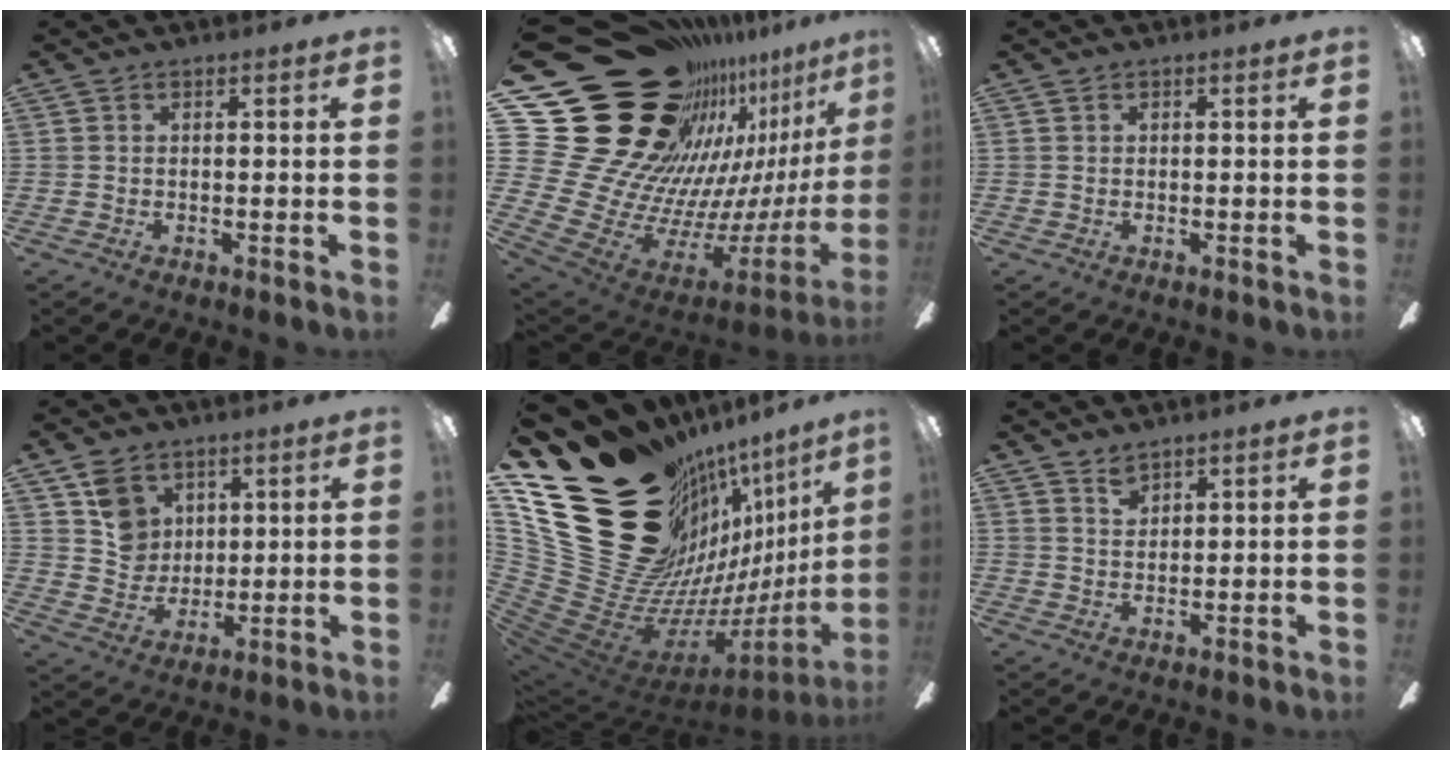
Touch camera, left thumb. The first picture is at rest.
{"total": 38.9, "force": [17.8, 24.4, 24.6], "torque": [-0.378, -0.207, 0.428]}
{"total": 0.6, "force": [0.2, 0.5, 0.1], "torque": [-0.002, 0.005, 0.003]}
{"total": 9.0, "force": [4.9, 7.1, 2.6], "torque": [-0.051, -0.011, 0.095]}
{"total": 36.1, "force": [15.1, 23.3, 23.0], "torque": [-0.299, -0.194, 0.390]}
{"total": 3.0, "force": [2.5, 1.3, 0.8], "torque": [-0.011, -0.009, 0.046]}